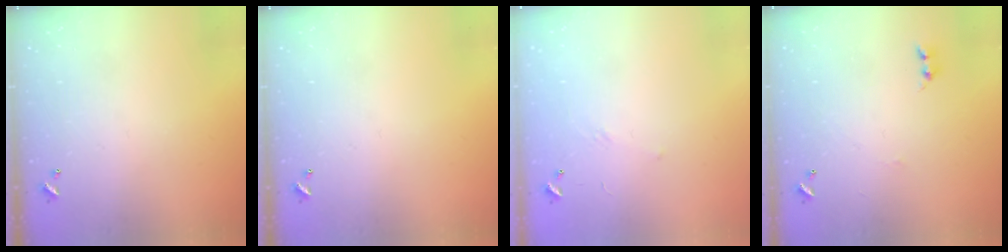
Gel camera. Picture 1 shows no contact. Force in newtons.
{"total": 0.0}
{"total": 5.2, "press": 5.1, "slide": 1.0}
{"total": 1.2, "press": 1.1, "slide": 0.5}